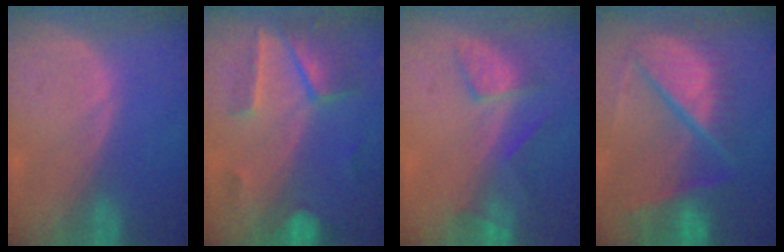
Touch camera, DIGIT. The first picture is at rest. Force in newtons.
{"total": 6.6, "press": 6.4, "slide": 1.6}
{"total": 5.2, "press": 5.0, "slide": 1.2}
{"total": 11.4, "press": 9.4, "slide": 6.4}